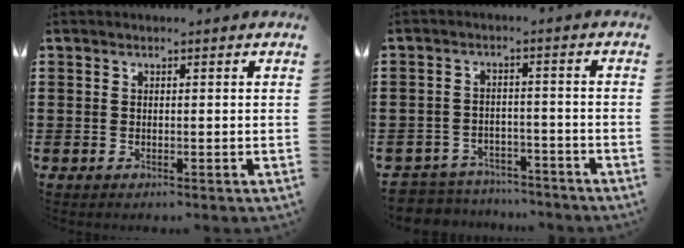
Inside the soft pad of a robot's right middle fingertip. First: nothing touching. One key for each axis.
{"total": 4.4, "fx": -4.4, "fy": 0.7, "fz": -0.3, "tx": -0.009, "ty": 0.004, "tz": -0.096}